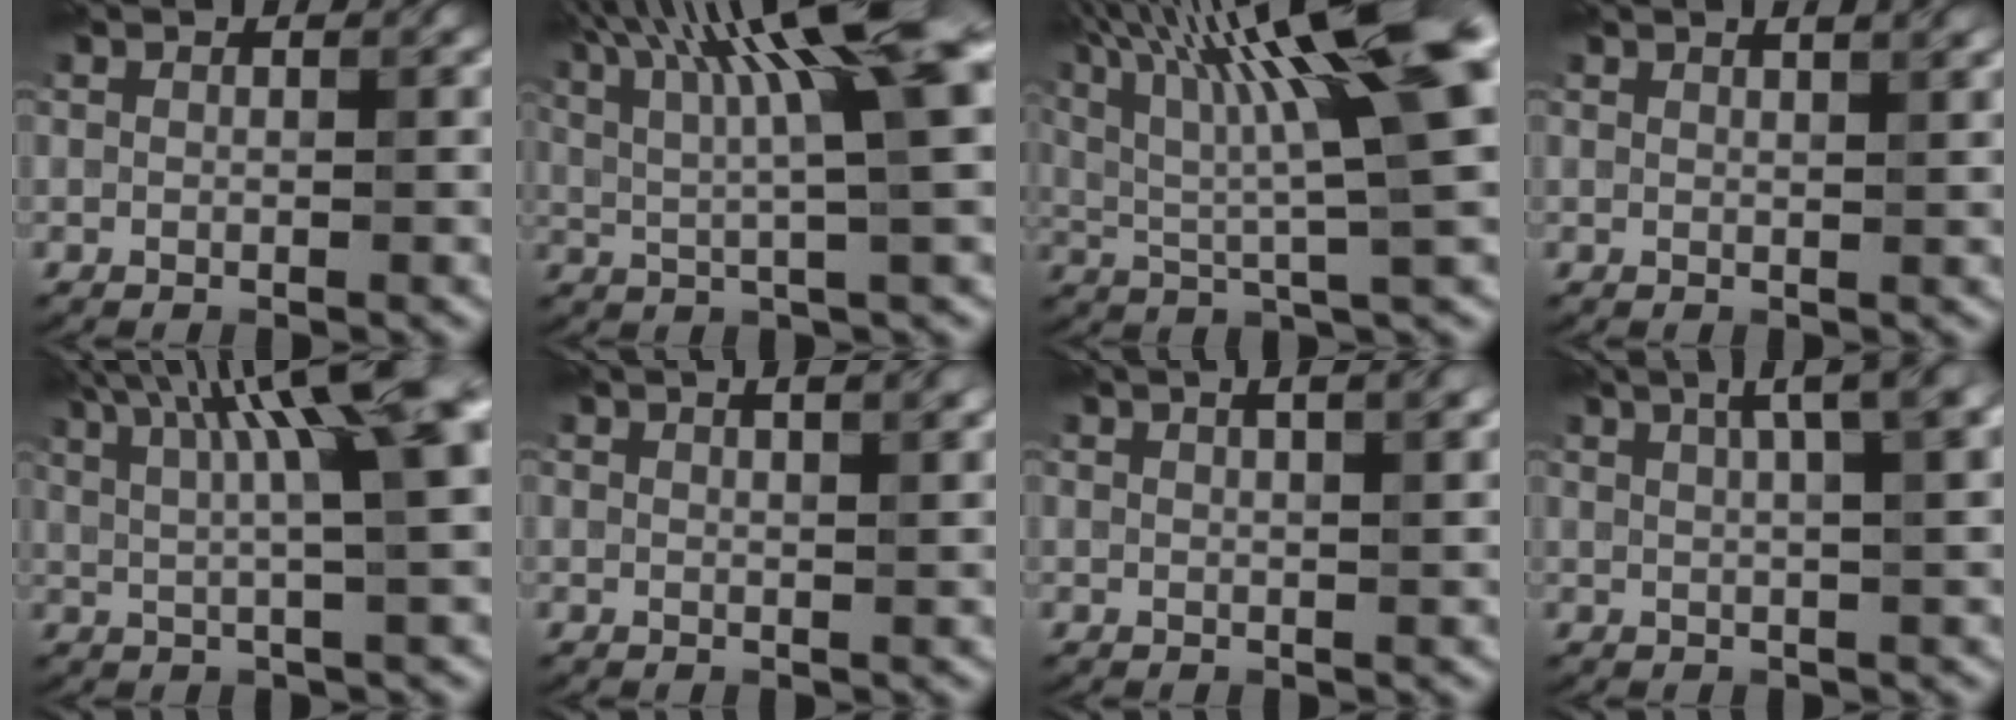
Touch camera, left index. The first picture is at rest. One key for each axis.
{"total": 12.2, "fx": 4.8, "fy": 2.2, "fz": 10.9, "tx": -0.160, "ty": 0.015, "tz": 0.080}
{"total": 14.3, "fx": 5.0, "fy": 2.8, "fz": 13.2, "tx": -0.210, "ty": 0.018, "tz": 0.084}
{"total": 3.2, "fx": 2.0, "fy": 1.3, "fz": 2.1, "tx": 0.001, "ty": 0.014, "tz": 0.001}
{"total": 11.9, "fx": 4.8, "fy": 2.5, "fz": 10.6, "tx": -0.130, "ty": 0.024, "tz": 0.070}
{"total": 5.1, "fx": 2.9, "fy": 2.2, "fz": 3.5, "tx": -0.009, "ty": 0.033, "tz": 0.006}
{"total": 6.0, "fx": 3.2, "fy": 2.7, "fz": 4.3, "tx": -0.018, "ty": 0.044, "tz": 0.009}
{"total": 6.4, "fx": 3.2, "fy": 1.7, "fz": 5.2, "tx": -0.053, "ty": 0.029, "tz": 0.025}